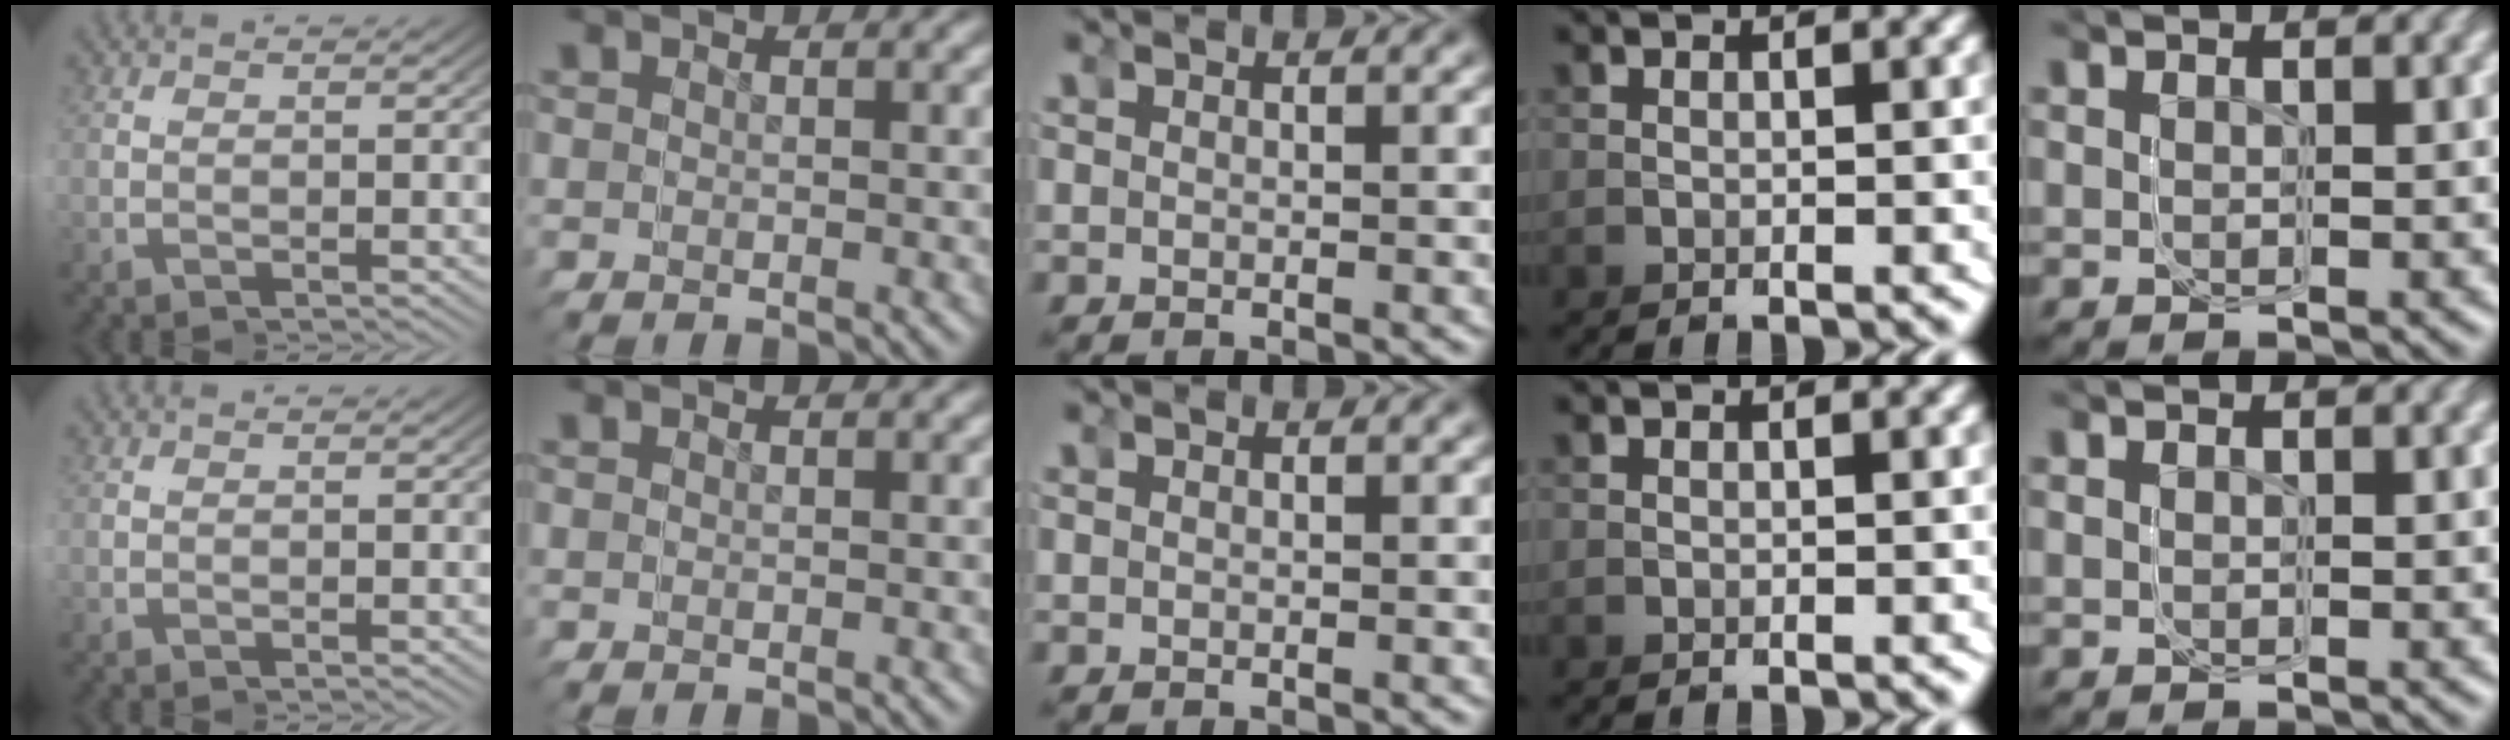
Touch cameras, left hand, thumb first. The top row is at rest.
{}